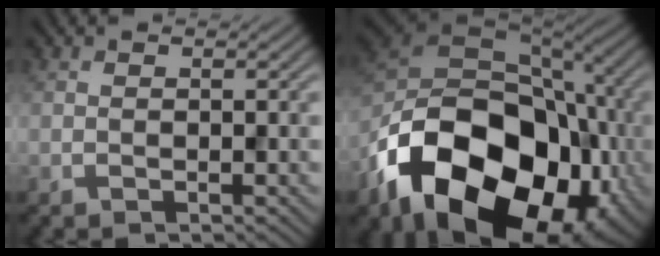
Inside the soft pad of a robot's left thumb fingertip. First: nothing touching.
{"total": 21.3, "force": [-8.7, 14.5, 12.9], "torque": [-0.284, -0.047, -0.132]}